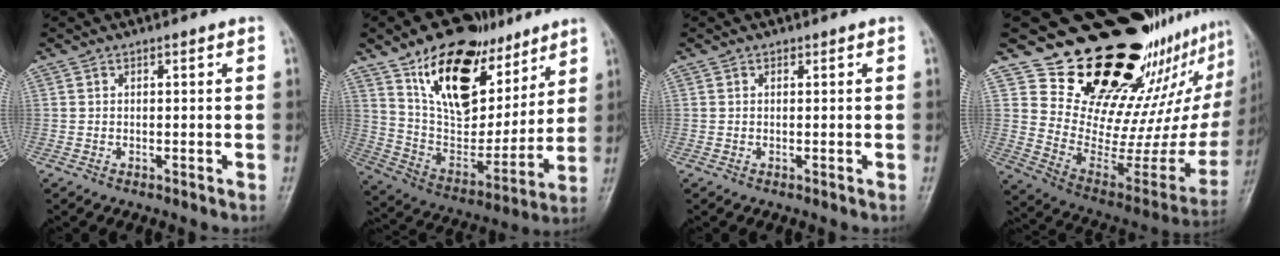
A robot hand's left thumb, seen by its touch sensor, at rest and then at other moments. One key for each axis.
{"total": 23.5, "fx": 13.4, "fy": 12.8, "fz": 14.5, "tx": -0.185, "ty": -0.053, "tz": 0.240}
{"total": 0.0}
{"total": 28.9, "fx": 21.1, "fy": 11.4, "fz": 16.2, "tx": -0.199, "ty": -0.153, "tz": 0.321}